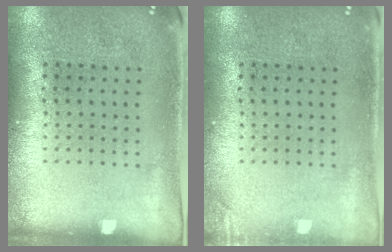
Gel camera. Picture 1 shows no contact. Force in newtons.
{"total": 0.9, "press": 0.9, "slide": 0.2}